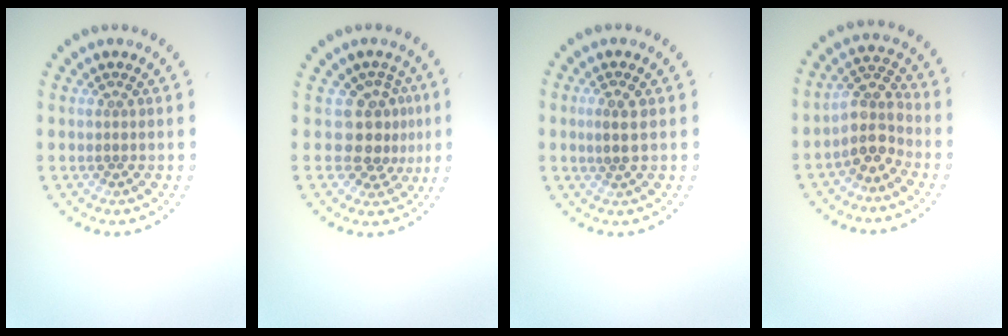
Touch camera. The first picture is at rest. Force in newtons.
{"total": 3.2, "press": 2.5, "slide": 2.1}
{"total": 1.8, "press": 1.7, "slide": 0.6}
{"total": 3.5, "press": 2.8, "slide": 2.1}